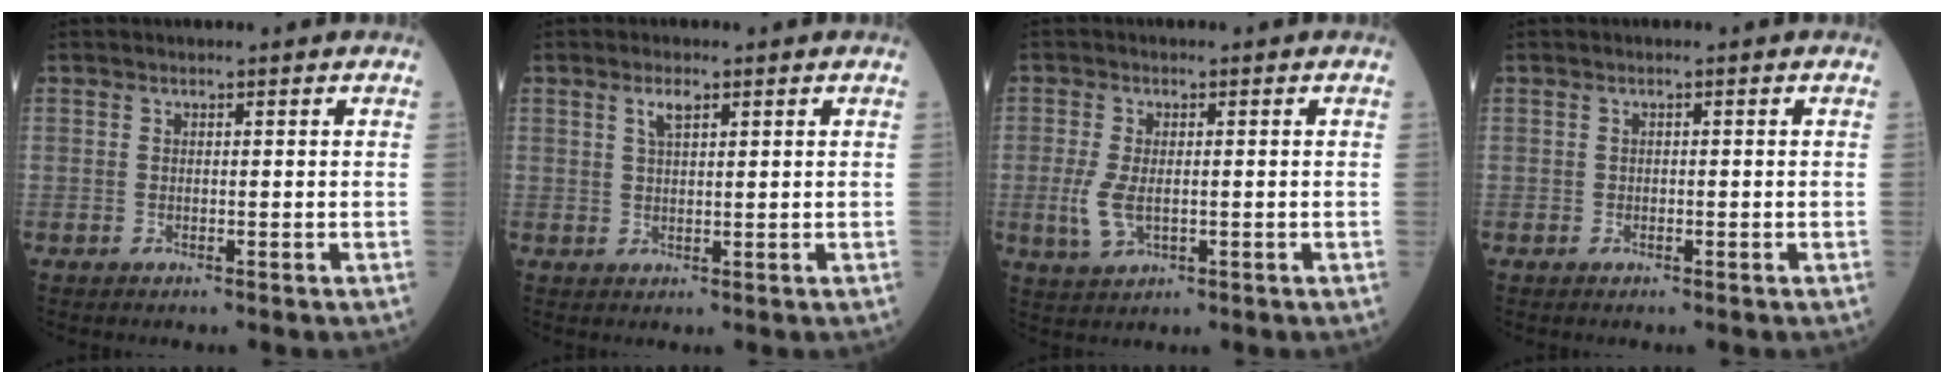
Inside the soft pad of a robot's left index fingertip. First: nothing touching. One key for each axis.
{"total": 2.3, "fx": 1.3, "fy": 0.6, "fz": 1.8, "tx": -0.041, "ty": 0.005, "tz": 0.026}
{"total": 4.6, "fx": -0.6, "fy": 2.2, "fz": 4.0, "tx": -0.099, "ty": -0.010, "tz": -0.009}
{"total": 0.0}